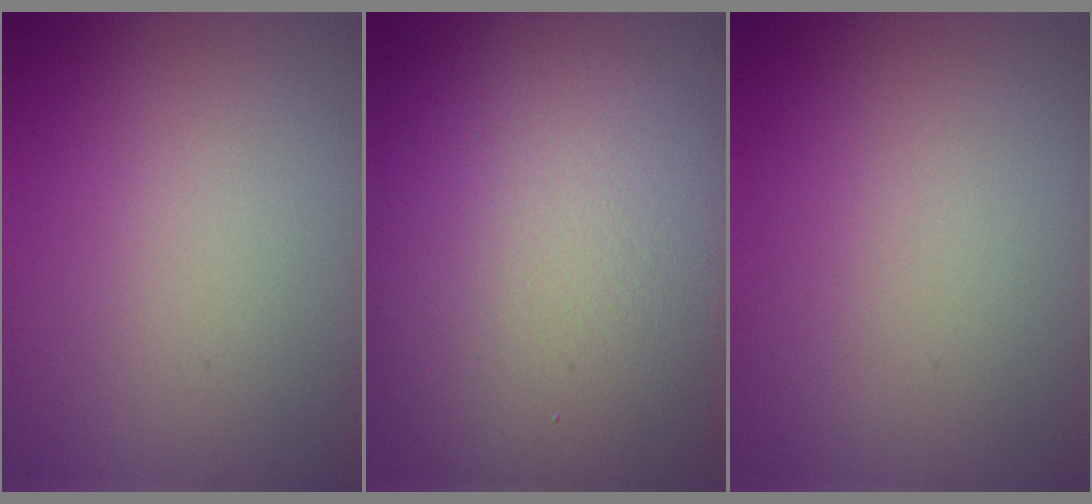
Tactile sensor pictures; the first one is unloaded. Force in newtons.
{"total": 16.9, "press": 16.8, "slide": 1.1}
{"total": 0.0}